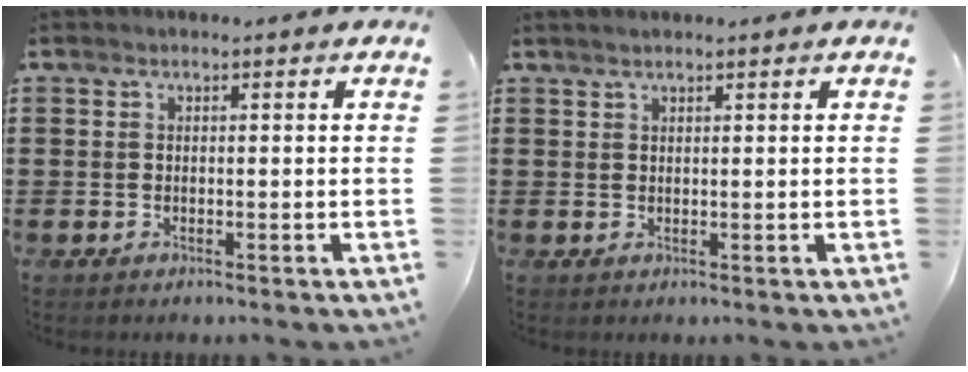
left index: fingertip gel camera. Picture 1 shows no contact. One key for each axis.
{"total": 0.8, "fx": 0.7, "fy": 0.1, "fz": 0.4, "tx": -0.009, "ty": 0.002, "tz": 0.014}